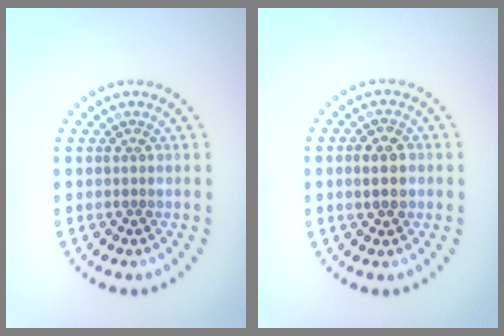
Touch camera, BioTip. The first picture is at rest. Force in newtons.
{"total": 1.9, "press": 1.9, "slide": 0.3}